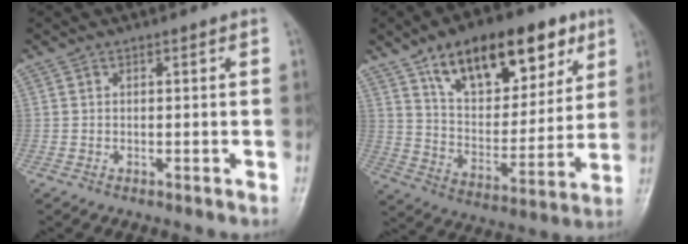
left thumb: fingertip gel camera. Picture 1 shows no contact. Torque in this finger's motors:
{"motor_torque": [2.05, 0.72, 1.59, -1.17, 0.28]}